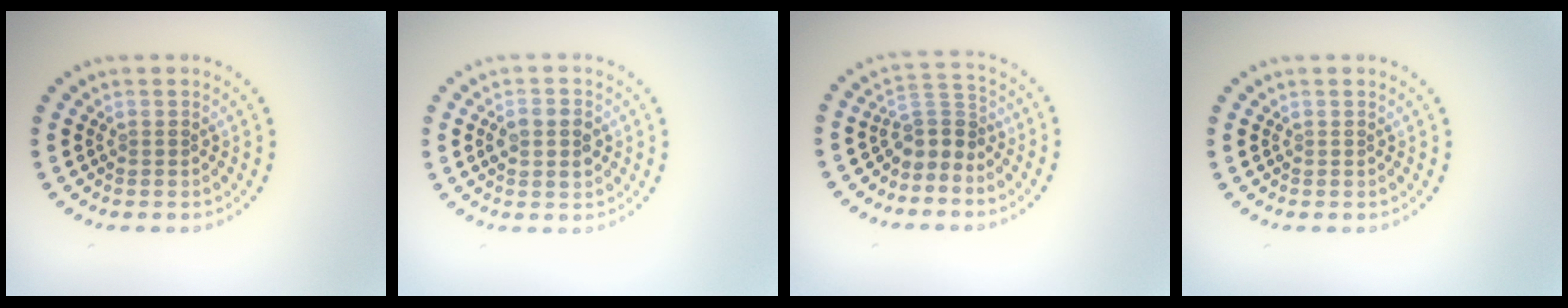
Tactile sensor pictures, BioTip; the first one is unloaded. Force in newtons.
{"total": 2.8, "press": 2.8, "slide": 0.2}
{"total": 2.9, "press": 2.1, "slide": 2.0}
{"total": 0.0}